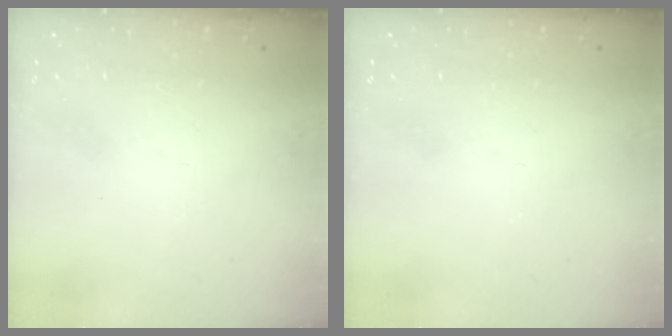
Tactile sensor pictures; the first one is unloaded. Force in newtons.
{"total": 0.0}